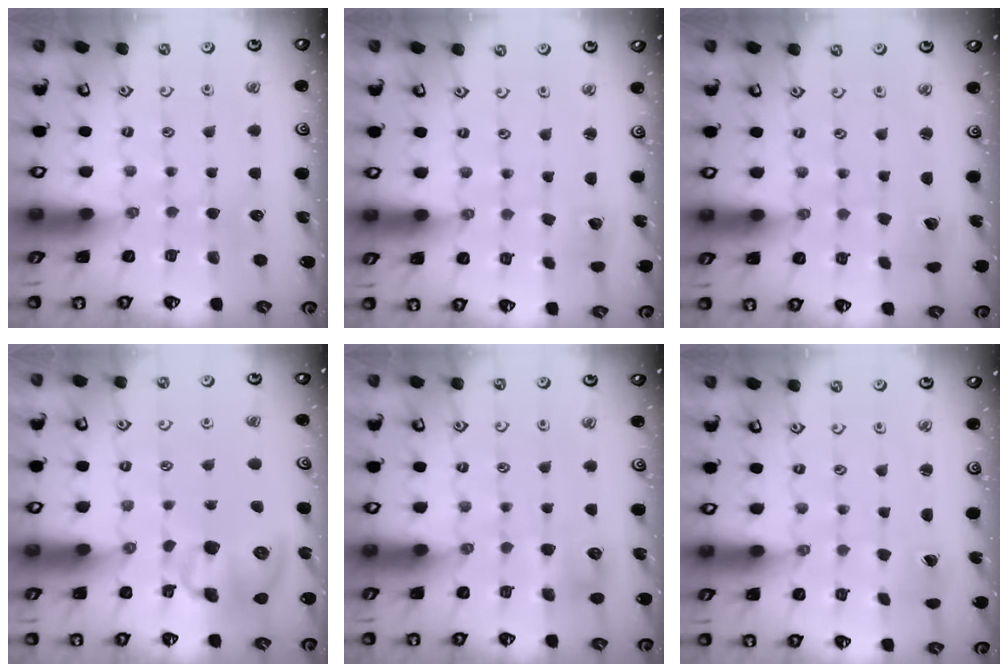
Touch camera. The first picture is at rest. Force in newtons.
{"total": 1.8, "press": 1.8, "slide": 0.1}
{"total": 3.0, "press": 3.0, "slide": 0.2}
{"total": 10.8, "press": 10.7, "slide": 1.1}
{"total": 5.7, "press": 5.7, "slide": 0.5}
{"total": 1.5, "press": 1.5, "slide": 0.1}